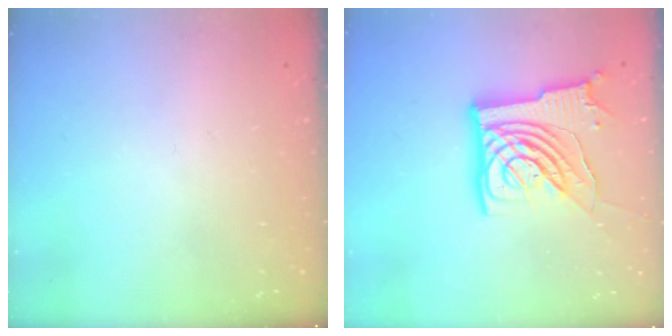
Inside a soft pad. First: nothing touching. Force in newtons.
{"total": 19.2, "press": 19.1, "slide": 2.3}